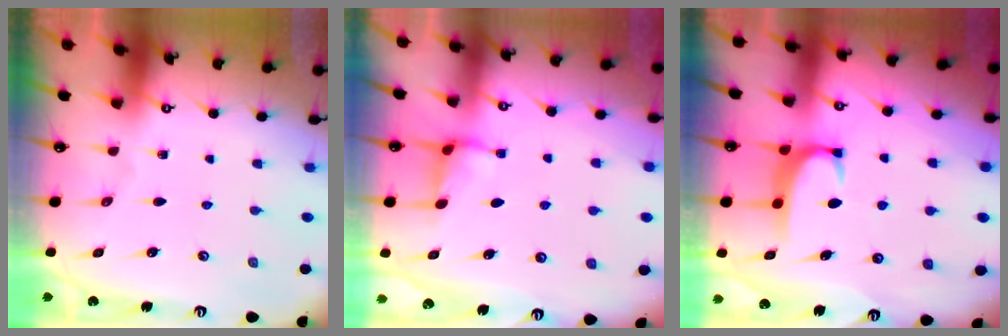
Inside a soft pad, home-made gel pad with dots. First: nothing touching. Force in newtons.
{"total": 2.4, "press": 2.4, "slide": 0.4}
{"total": 1.8, "press": 1.7, "slide": 0.5}